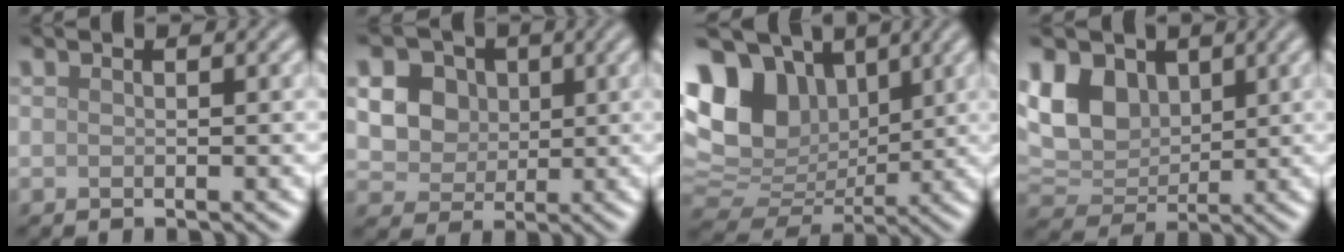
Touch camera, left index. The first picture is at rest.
{"total": 10.3, "force": [3.7, 8.4, 4.6], "torque": [-0.101, 0.028, 0.053]}
{"total": 11.5, "force": [4.3, 8.0, 7.1], "torque": [-0.147, 0.016, 0.076]}
{"total": 7.4, "force": [2.8, 5.4, 4.3], "torque": [-0.112, 0.016, 0.045]}